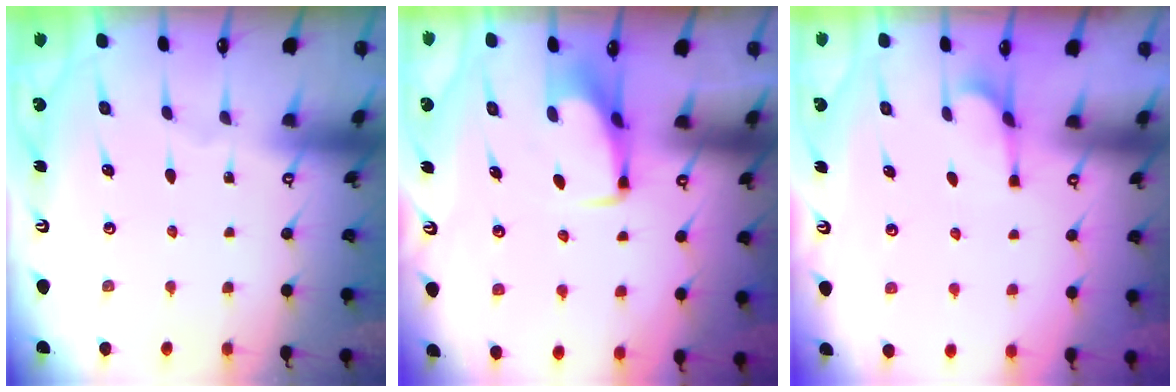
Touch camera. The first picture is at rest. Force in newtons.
{"total": 3.0, "press": 2.9, "slide": 0.4}
{"total": 1.7, "press": 1.3, "slide": 1.1}